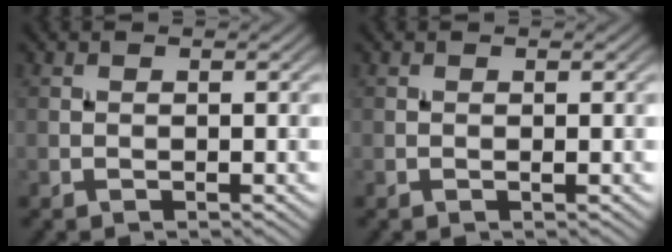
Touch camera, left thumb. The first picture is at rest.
{"total": 0.0}